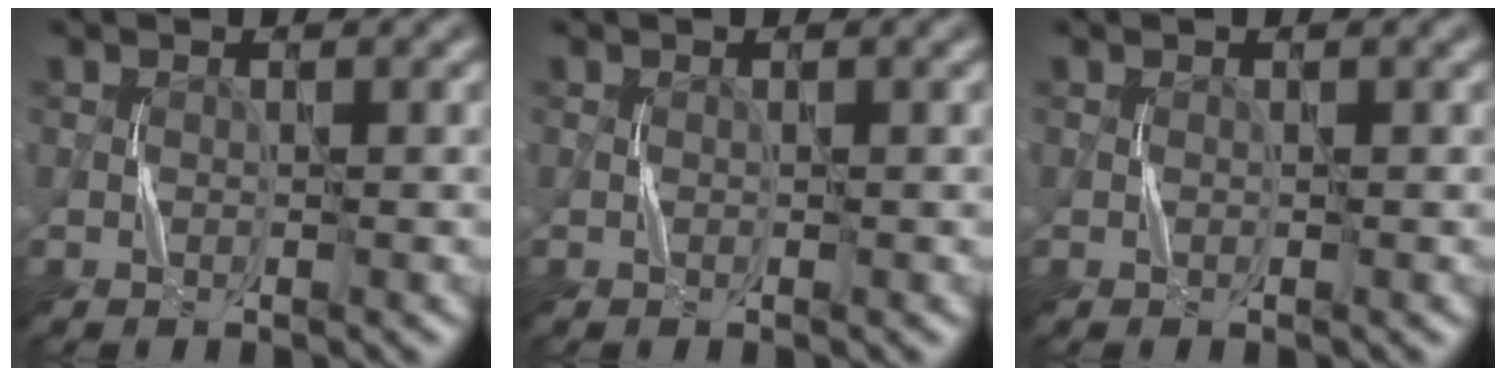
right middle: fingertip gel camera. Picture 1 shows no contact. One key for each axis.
{"total": 0.0}
{"total": 0.0}